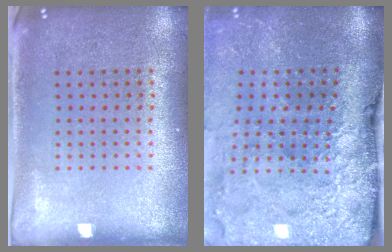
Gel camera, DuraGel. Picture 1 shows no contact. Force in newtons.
{"total": 5.1, "press": 3.8, "slide": 3.3}